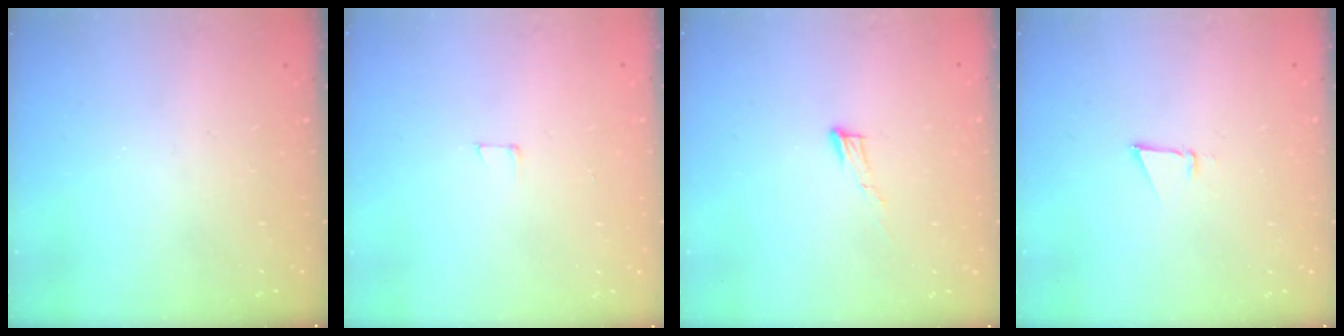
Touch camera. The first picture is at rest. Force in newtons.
{"total": 2.9, "press": 2.9, "slide": 0.2}
{"total": 5.7, "press": 5.7, "slide": 0.3}
{"total": 2.6, "press": 2.5, "slide": 0.8}